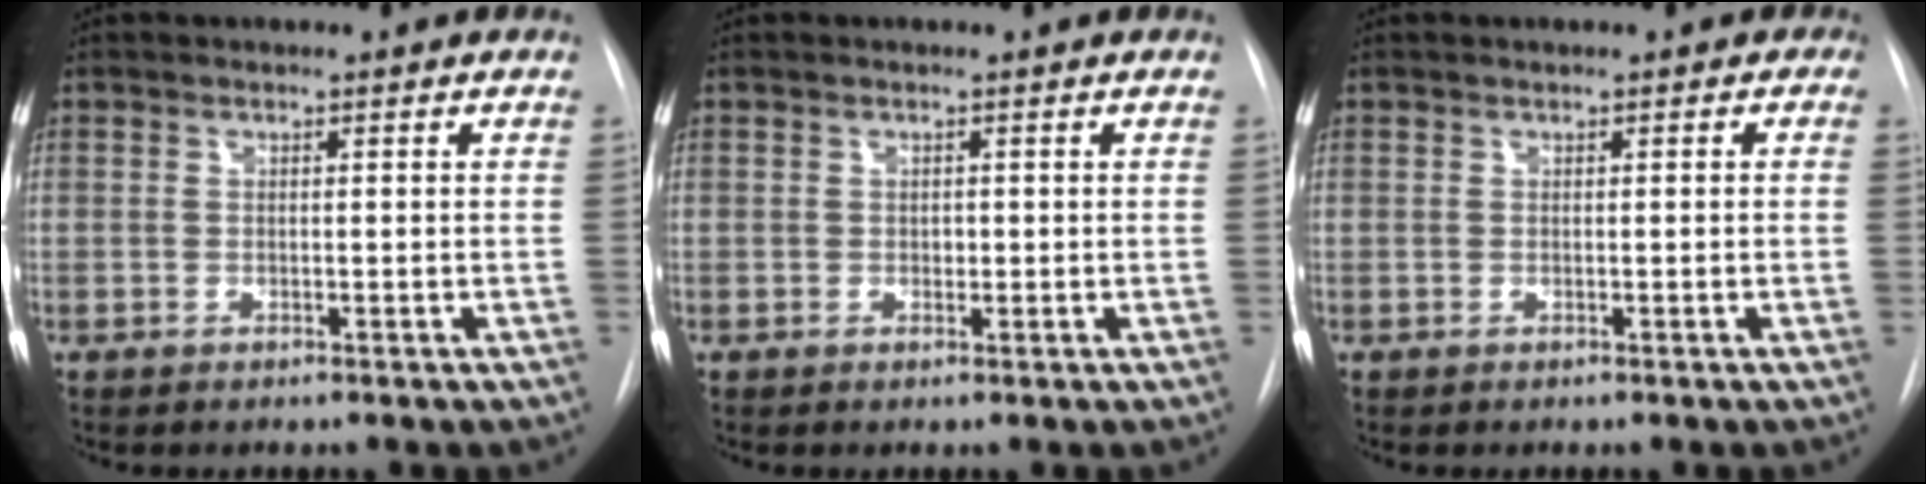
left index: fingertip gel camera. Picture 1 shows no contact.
{"total": 0.6, "force": [-0.4, 0.4, 0.3], "torque": [-0.002, -0.004, -0.006]}
{"total": 0.7, "force": [-0.1, 0.5, 0.4], "torque": [0.003, 0.001, -0.007]}